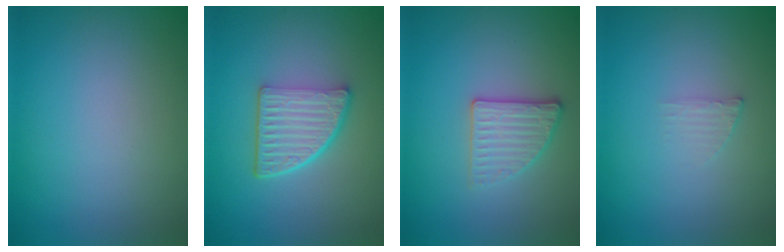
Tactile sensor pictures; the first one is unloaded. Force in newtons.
{"total": 5.4, "press": 3.9, "slide": 3.8}
{"total": 2.7, "press": 2.6, "slide": 0.8}
{"total": 1.0, "press": 1.0, "slide": 0.2}